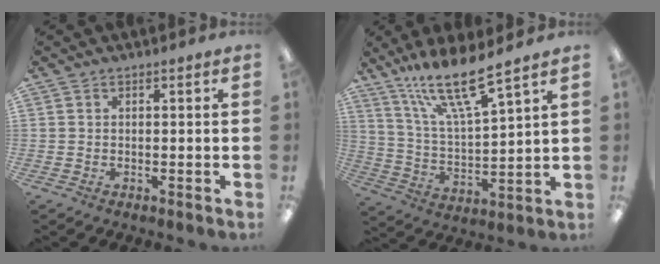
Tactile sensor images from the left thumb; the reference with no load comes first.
{"total": 15.5, "force": [11.9, 2.5, 9.5], "torque": [-0.189, -0.064, 0.202]}